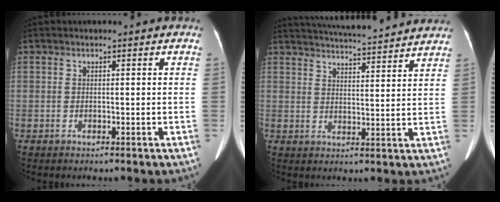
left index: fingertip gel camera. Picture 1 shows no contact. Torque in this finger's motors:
{"motor_torque": [0.04, -0.38, 0.04, 0.01]}